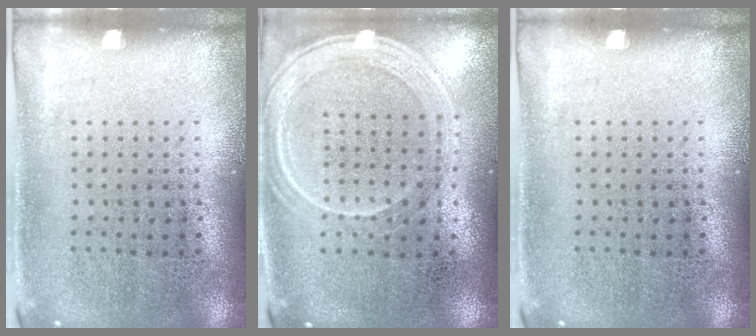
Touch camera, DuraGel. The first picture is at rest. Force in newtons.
{"total": 1.2, "press": 1.2, "slide": 0.4}
{"total": 0.0}